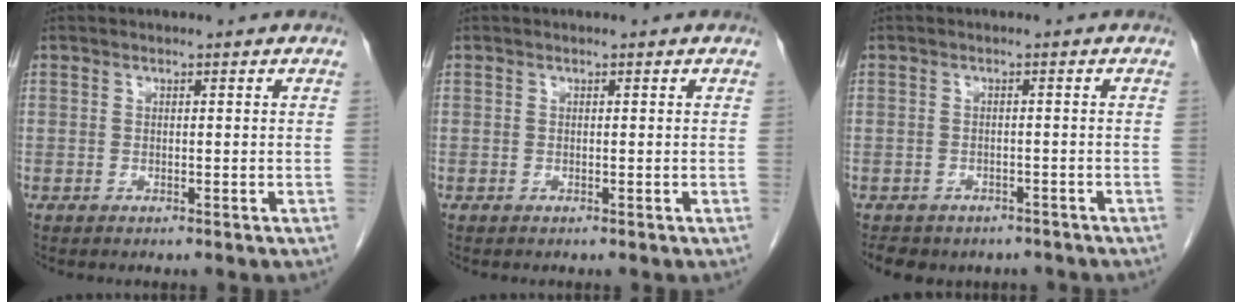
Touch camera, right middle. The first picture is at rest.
{"total": 0.0}
{"total": 7.1, "force": [-5.7, 3.8, 1.9], "torque": [-0.026, 0.007, -0.069]}